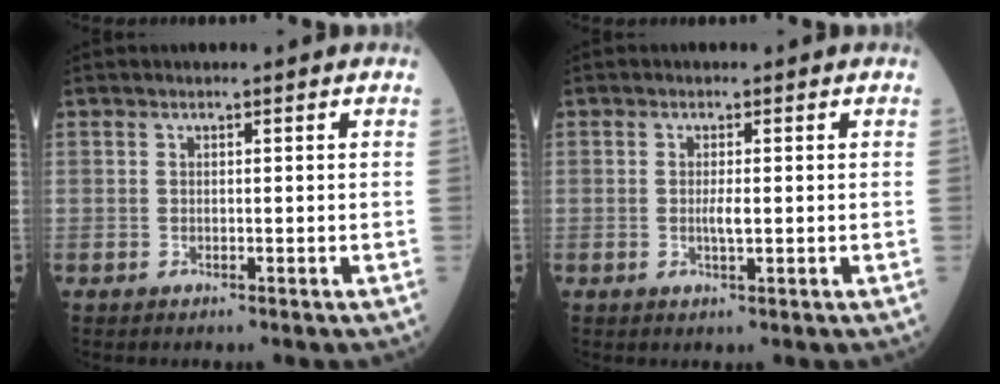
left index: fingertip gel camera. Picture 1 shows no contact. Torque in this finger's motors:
{"motor_torque": [0.39, 0.14, 0.00, 0.02]}